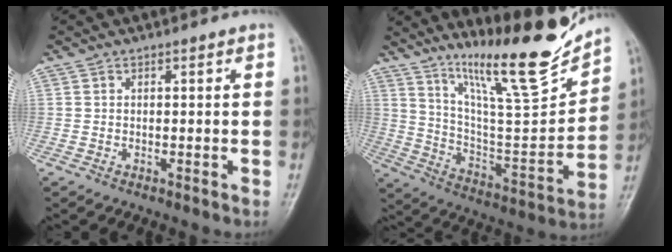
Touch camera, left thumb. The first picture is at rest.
{"total": 19.7, "force": [15.8, 2.2, 11.5], "torque": [-0.150, -0.107, 0.271]}